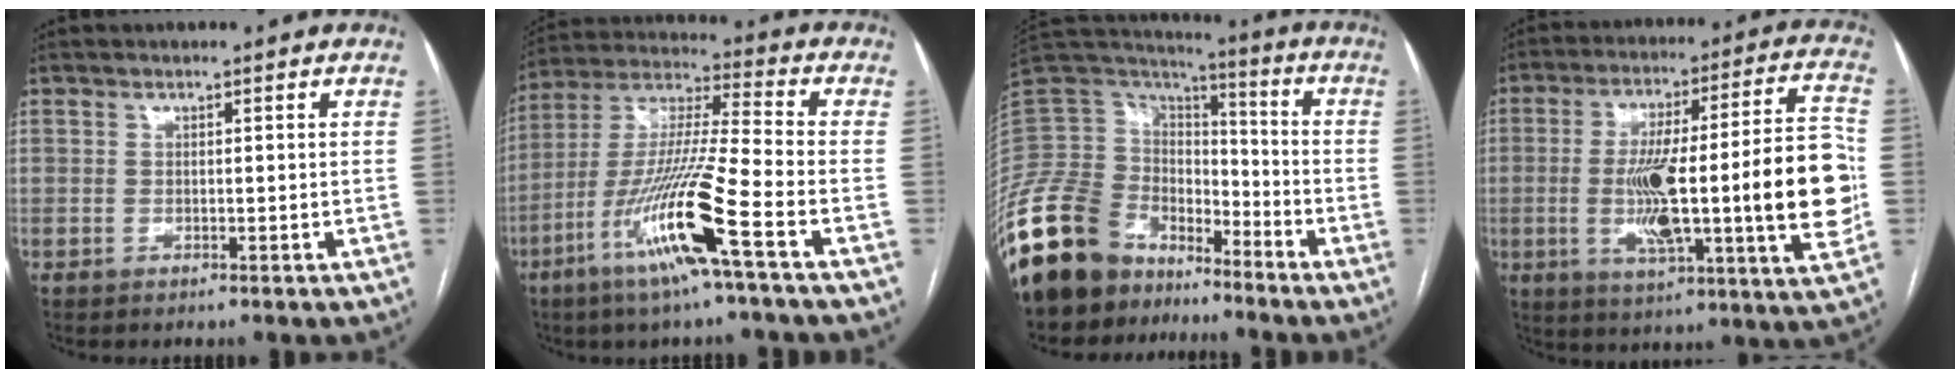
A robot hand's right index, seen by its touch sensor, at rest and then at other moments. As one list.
[{"total": 16.2, "force": [-7.5, -0.8, 14.3], "torque": [-0.291, -0.020, -0.146]}, {"total": 18.6, "force": [-13.2, 11.1, 7.0], "torque": [-0.153, 0.054, -0.241]}, {"total": 24.6, "force": [-2.4, 2.5, 24.3], "torque": [-0.331, 0.017, -0.037]}]